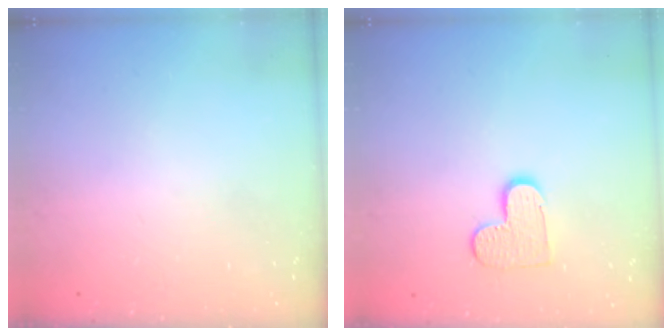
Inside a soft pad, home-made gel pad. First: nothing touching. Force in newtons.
{"total": 9.2, "press": 9.1, "slide": 0.6}